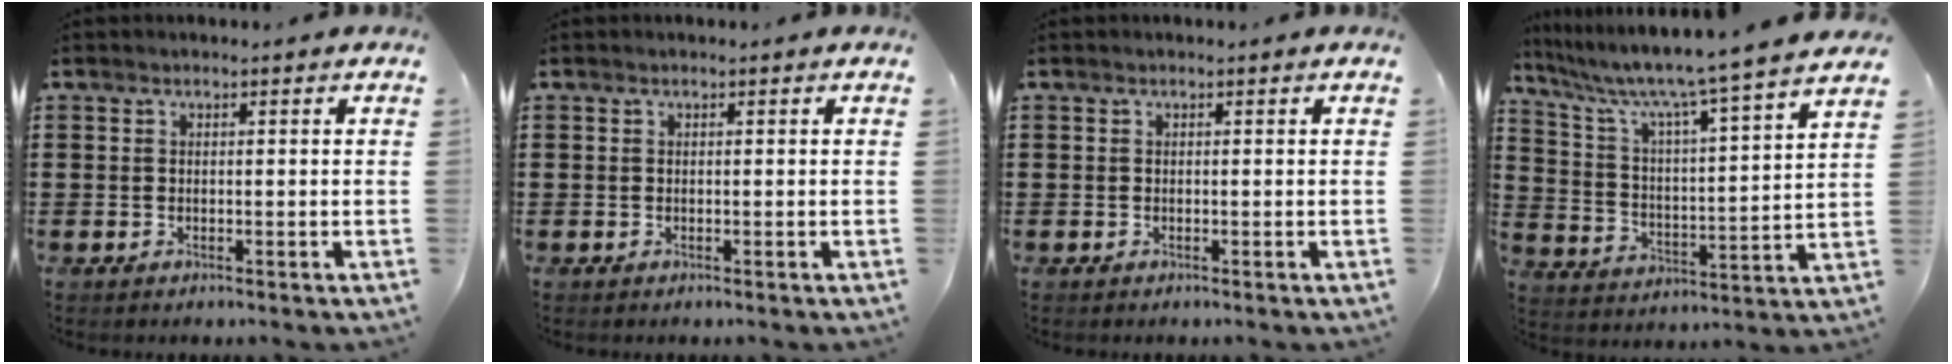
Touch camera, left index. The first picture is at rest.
{"total": 0.0}
{"total": 0.0}
{"total": 7.2, "force": [6.1, -0.7, 3.6], "torque": [-0.098, -0.055, 0.092]}